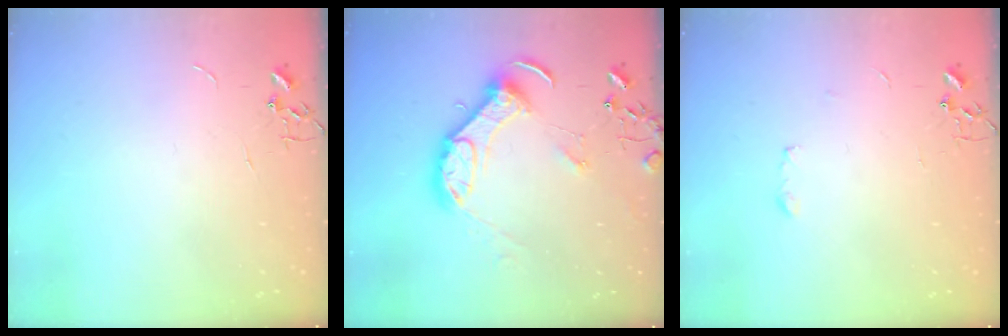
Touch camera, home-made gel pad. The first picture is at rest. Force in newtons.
{"total": 12.9, "press": 12.8, "slide": 1.1}
{"total": 3.1, "press": 3.0, "slide": 0.6}